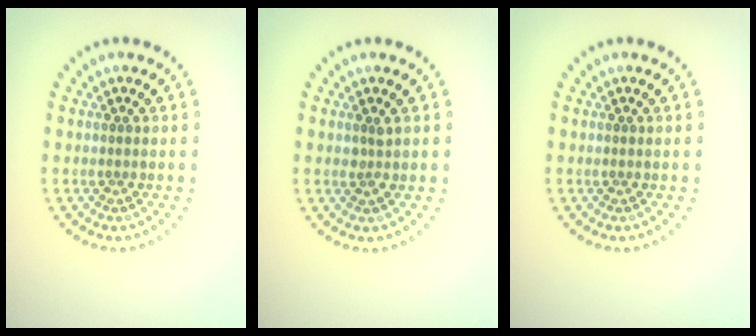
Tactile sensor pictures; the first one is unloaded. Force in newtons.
{"total": 0.7, "press": 0.7, "slide": 0.2}
{"total": 0.0}